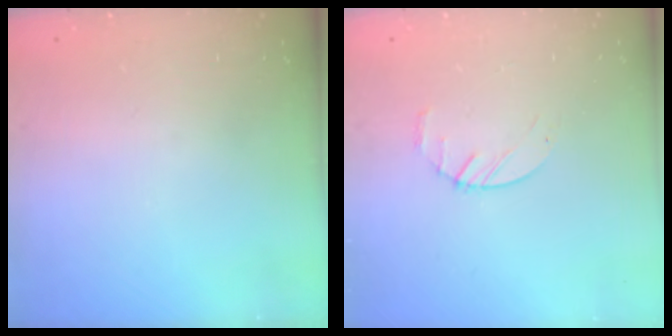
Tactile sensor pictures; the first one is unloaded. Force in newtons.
{"total": 2.4, "press": 2.3, "slide": 0.3}